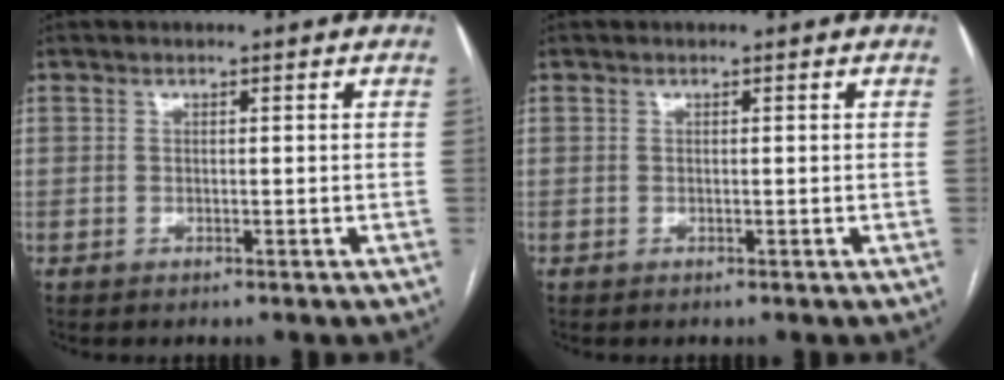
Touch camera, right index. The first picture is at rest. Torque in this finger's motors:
{"motor_torque": [0.01, 0.00, 0.00, 0.00]}